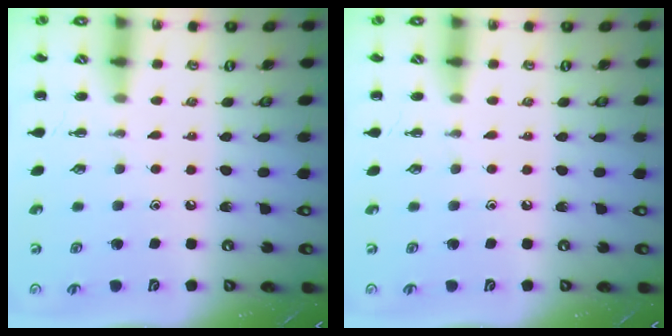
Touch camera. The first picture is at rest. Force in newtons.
{"total": 0.0}